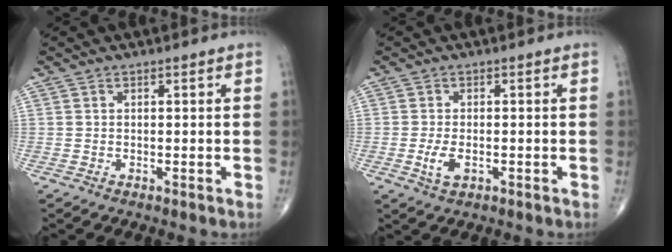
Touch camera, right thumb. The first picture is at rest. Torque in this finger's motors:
{"motor_torque": [0.15, 0.27, 0.18, 0.24, 0.10]}